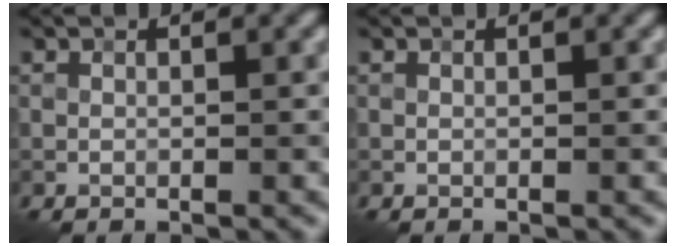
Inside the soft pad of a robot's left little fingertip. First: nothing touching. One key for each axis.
{"total": 0.0}